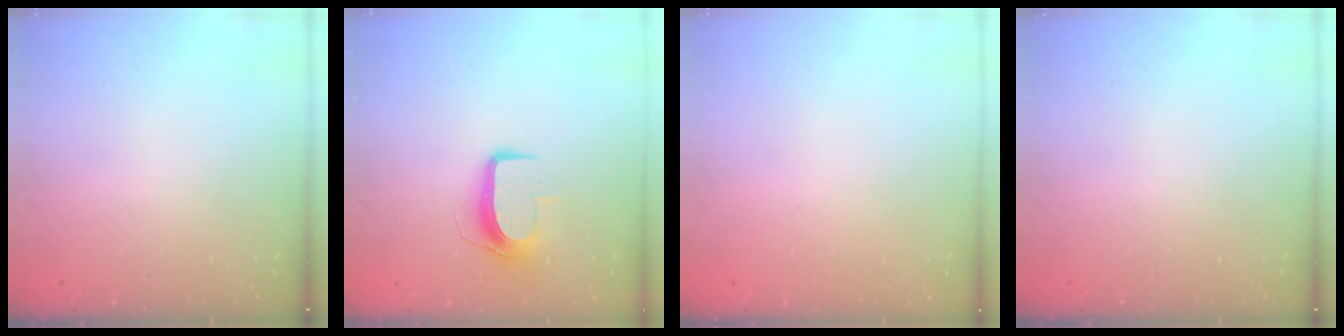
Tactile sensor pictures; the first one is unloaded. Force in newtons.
{"total": 9.5, "press": 9.5, "slide": 0.3}
{"total": 0.0}
{"total": 0.0}